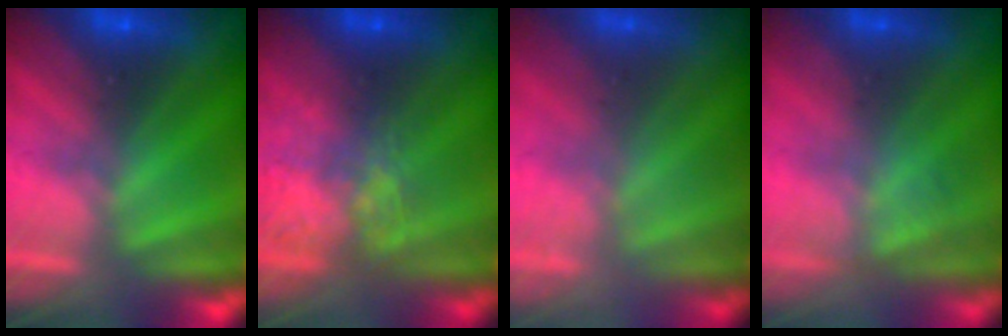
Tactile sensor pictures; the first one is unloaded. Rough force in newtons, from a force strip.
{"total": 7.3}
{"total": 1.8}
{"total": 2.8}